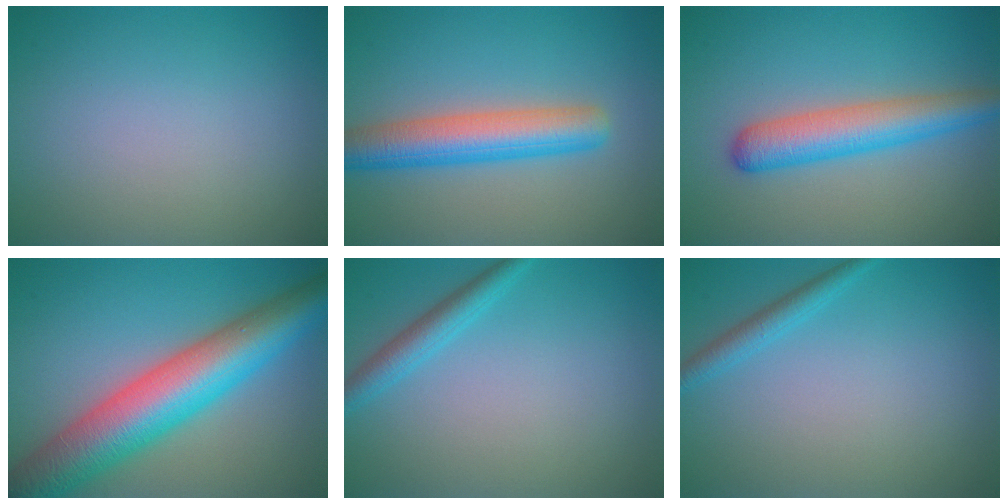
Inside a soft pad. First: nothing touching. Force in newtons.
{"total": 5.8, "press": 5.8, "slide": 0.2}
{"total": 5.1, "press": 5.1, "slide": 0.1}
{"total": 11.0, "press": 10.9, "slide": 0.3}
{"total": 2.4, "press": 2.4, "slide": 0.2}
{"total": 1.8, "press": 1.8, "slide": 0.1}